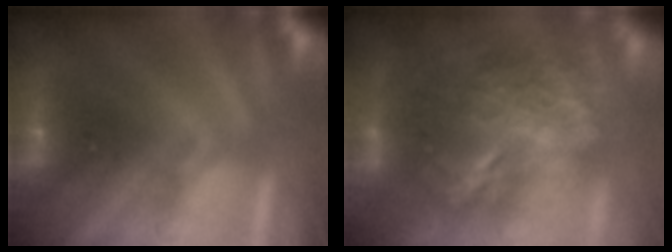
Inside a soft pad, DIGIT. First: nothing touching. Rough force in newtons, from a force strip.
{"total": 7.7}